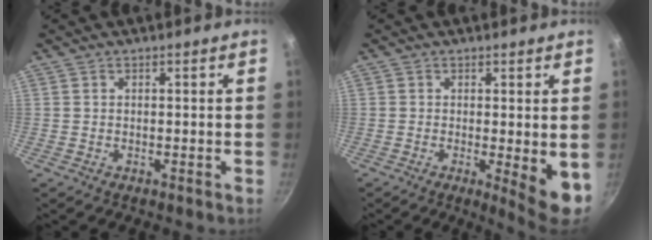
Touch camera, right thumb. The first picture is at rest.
{"total": 6.5, "force": [-0.6, 1.6, 6.2], "torque": [-0.075, -0.015, -0.004]}